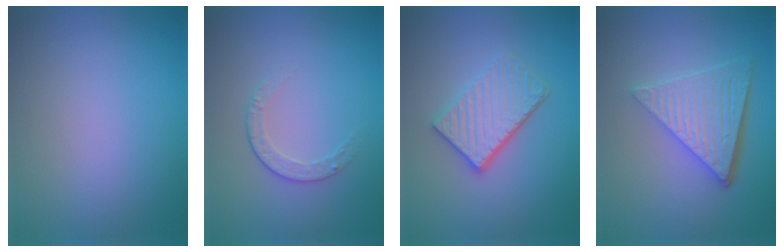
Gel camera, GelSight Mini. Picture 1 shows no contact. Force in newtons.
{"total": 1.6, "press": 1.2, "slide": 1.1}
{"total": 3.9, "press": 3.2, "slide": 2.2}
{"total": 6.5, "press": 4.4, "slide": 4.8}